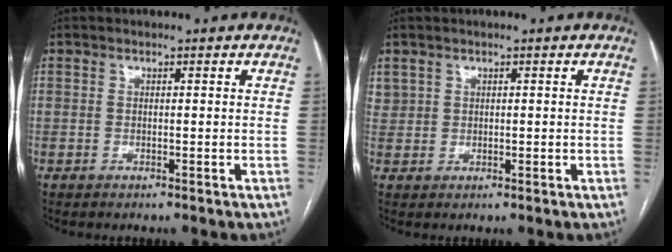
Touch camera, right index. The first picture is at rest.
{"total": 2.1, "force": [1.2, 1.7, -0.1], "torque": [0.007, 0.009, 0.025]}